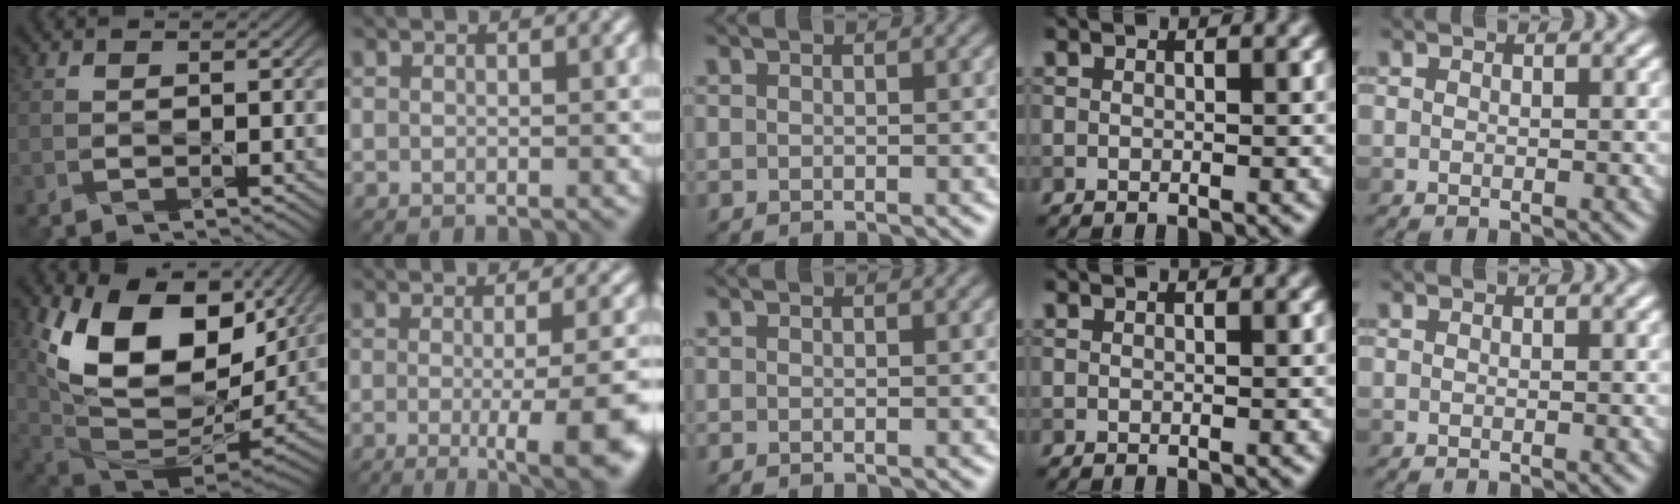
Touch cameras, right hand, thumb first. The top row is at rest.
{"thumb": {"total": 18.0, "force": [6.3, 10.7, 13.0], "torque": [-0.239, -0.003, 0.124]}, "index": {"total": 9.6, "force": [-2.3, 2.7, 8.9], "torque": [-0.086, -0.017, -0.024]}}